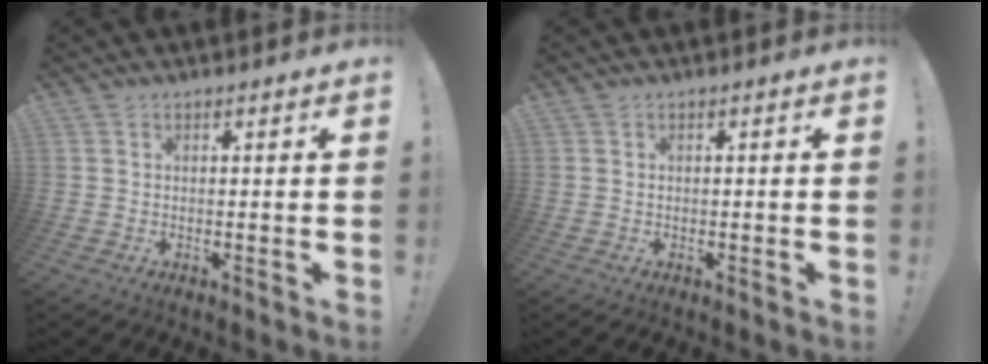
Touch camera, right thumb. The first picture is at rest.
{"total": 0.0}